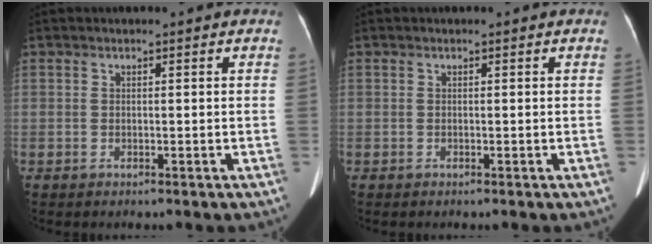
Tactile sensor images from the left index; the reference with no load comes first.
{"total": 0.0}